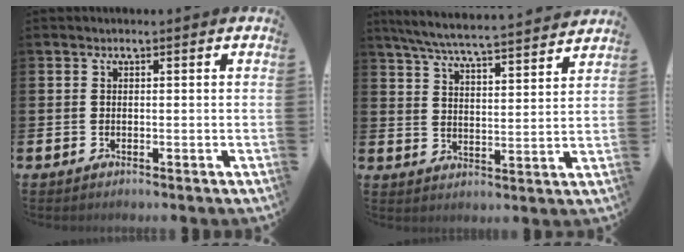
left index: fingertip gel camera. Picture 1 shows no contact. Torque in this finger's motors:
{"motor_torque": [0.59, -0.75, 0.23, 0.17]}